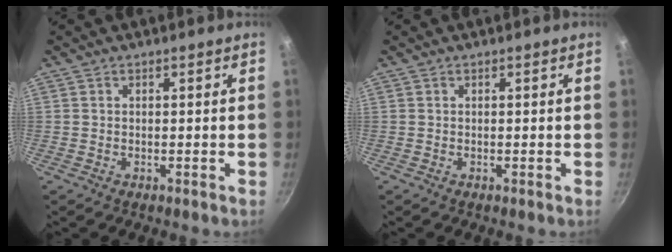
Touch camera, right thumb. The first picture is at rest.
{"total": 0.0}